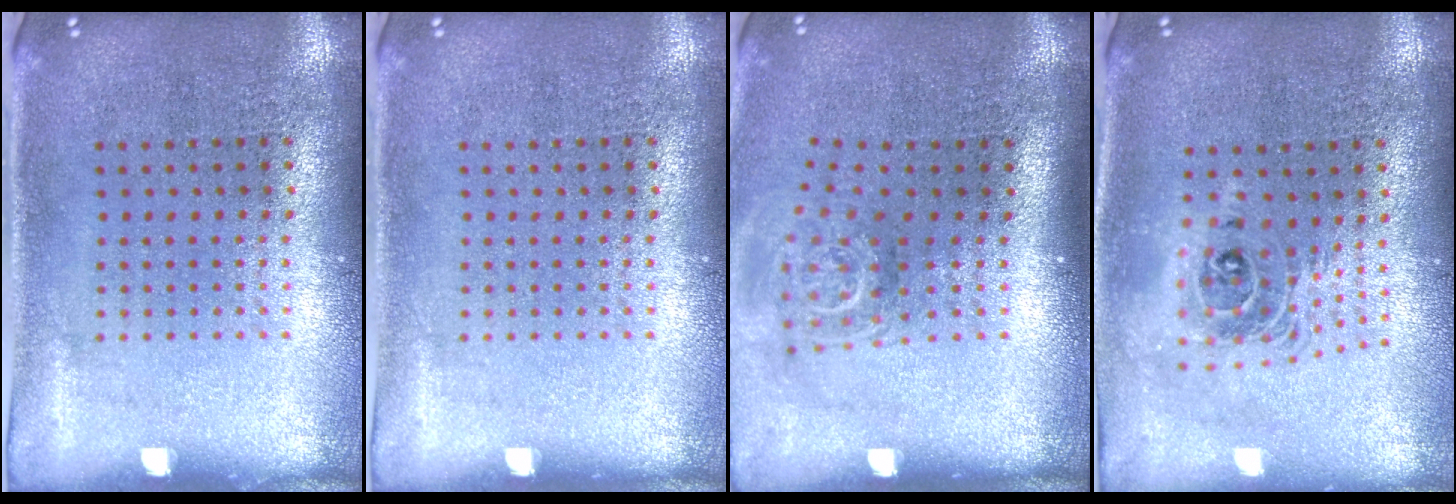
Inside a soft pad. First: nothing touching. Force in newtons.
{"total": 0.0}
{"total": 1.9, "press": 1.3, "slide": 1.4}
{"total": 2.0, "press": 1.5, "slide": 1.3}